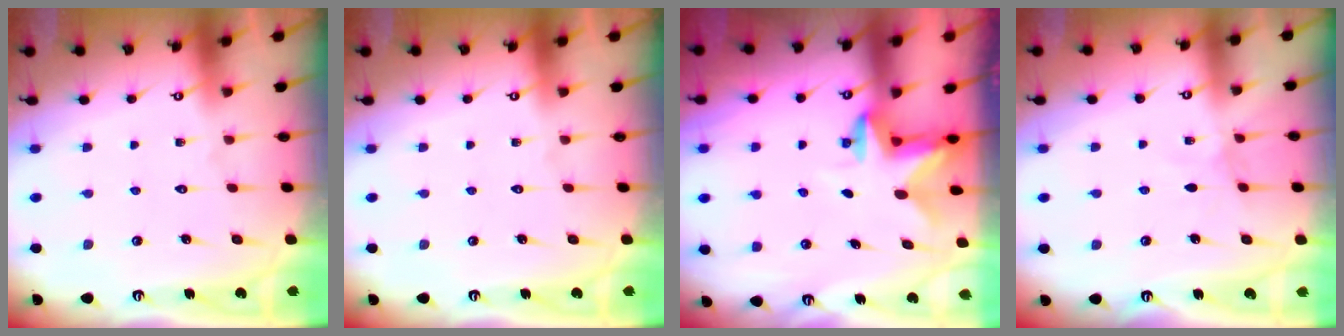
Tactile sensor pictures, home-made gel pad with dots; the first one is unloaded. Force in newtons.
{"total": 0.0}
{"total": 2.7, "press": 2.7, "slide": 0.5}
{"total": 2.3, "press": 2.3, "slide": 0.4}